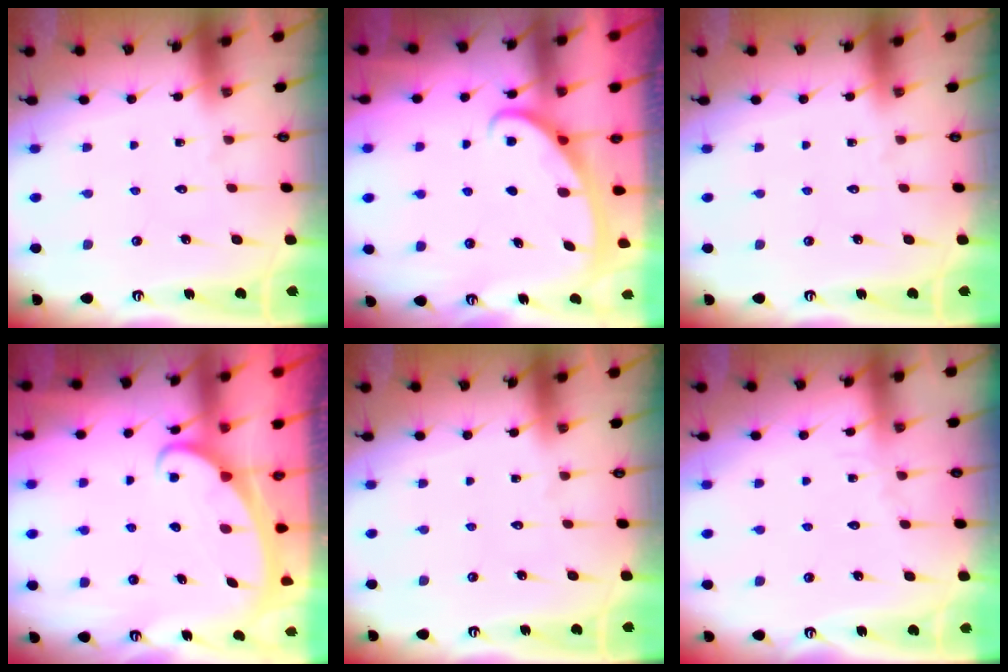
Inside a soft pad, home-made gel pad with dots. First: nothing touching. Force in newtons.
{"total": 2.8, "press": 2.8, "slide": 0.4}
{"total": 0.0}
{"total": 2.3, "press": 2.3, "slide": 0.2}
{"total": 0.0}
{"total": 2.6, "press": 2.6, "slide": 0.2}